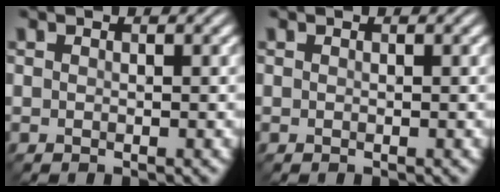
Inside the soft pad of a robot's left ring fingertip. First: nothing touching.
{"total": 0.0}